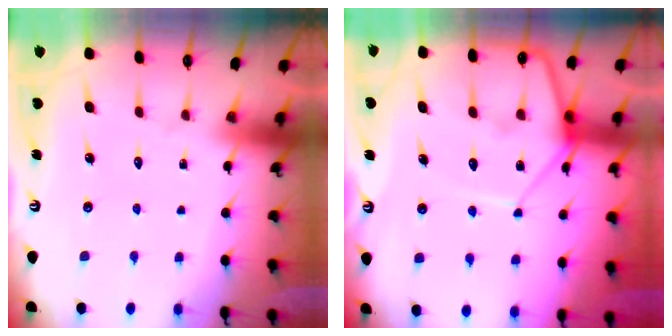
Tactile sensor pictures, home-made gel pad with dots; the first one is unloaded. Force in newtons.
{"total": 9.0, "press": 8.9, "slide": 0.8}